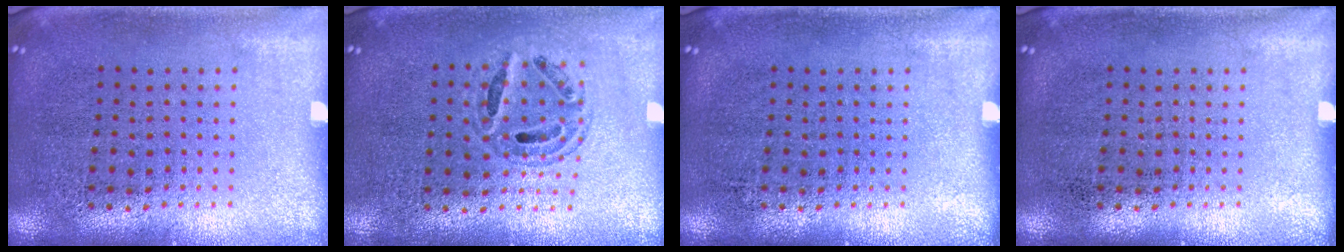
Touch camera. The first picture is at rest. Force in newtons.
{"total": 0.7, "press": 0.7, "slide": 0.1}
{"total": 0.0}
{"total": 0.0}